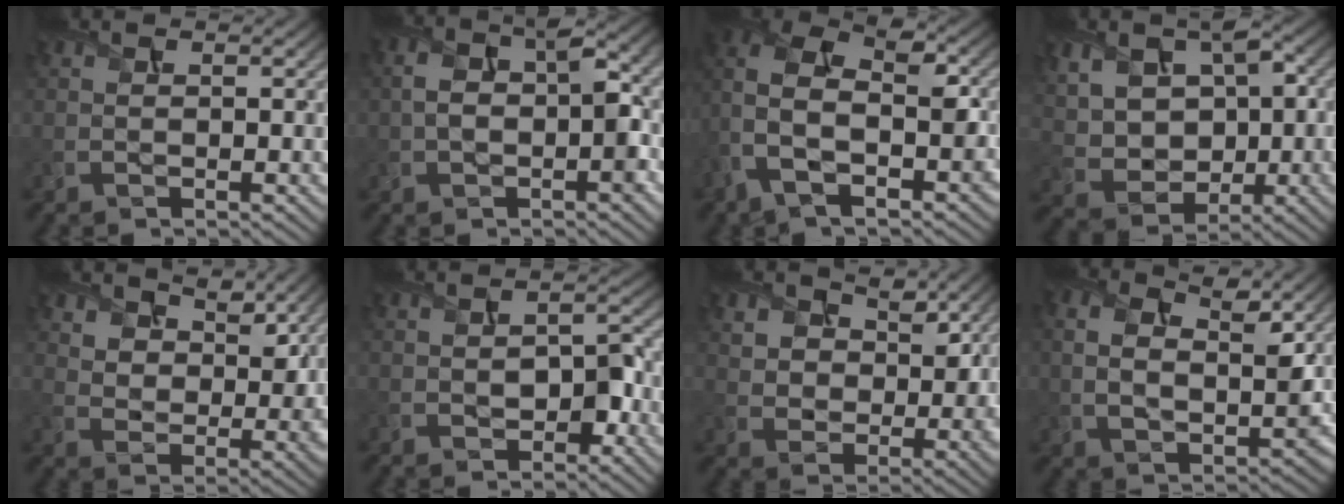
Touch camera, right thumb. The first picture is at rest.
{"total": 6.7, "force": [-0.4, 3.8, 5.5], "torque": [-0.096, 0.002, -0.009]}
{"total": 11.7, "force": [-3.3, 7.1, 8.8], "torque": [-0.183, -0.013, -0.059]}
{"total": 11.0, "force": [2.0, 8.1, 7.1], "torque": [-0.157, 0.009, 0.041]}
{"total": 7.6, "force": [5.2, 4.2, 3.6], "torque": [-0.084, -0.011, 0.092]}
{"total": 3.8, "force": [-1.1, 2.4, 2.7], "torque": [-0.038, 0.000, -0.016]}
{"total": 7.3, "force": [4.2, 4.9, 3.4], "torque": [-0.091, -0.013, 0.076]}
{"total": 7.9, "force": [1.8, 5.1, 5.7], "torque": [-0.085, 0.000, 0.026]}